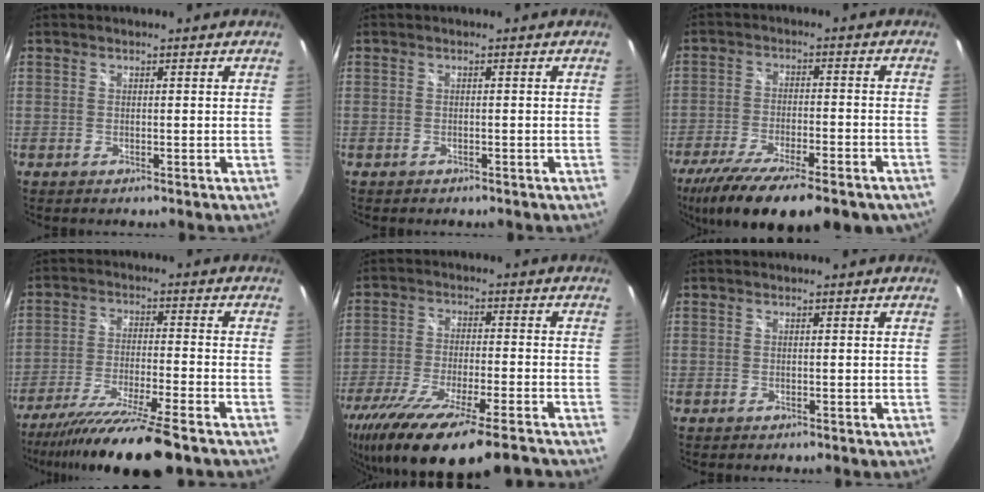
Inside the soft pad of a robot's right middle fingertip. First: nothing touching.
{"total": 1.0, "force": [-0.7, 0.6, 0.3], "torque": [-0.009, -0.002, -0.010]}
{"total": 22.0, "force": [-16.2, 6.6, 13.4], "torque": [-0.251, -0.059, -0.242]}
{"total": 16.2, "force": [-13.2, 0.0, 9.3], "torque": [-0.185, -0.037, -0.223]}
{"total": 19.0, "force": [-13.9, 4.0, 12.4], "torque": [-0.245, -0.062, -0.236]}
{"total": 0.0}